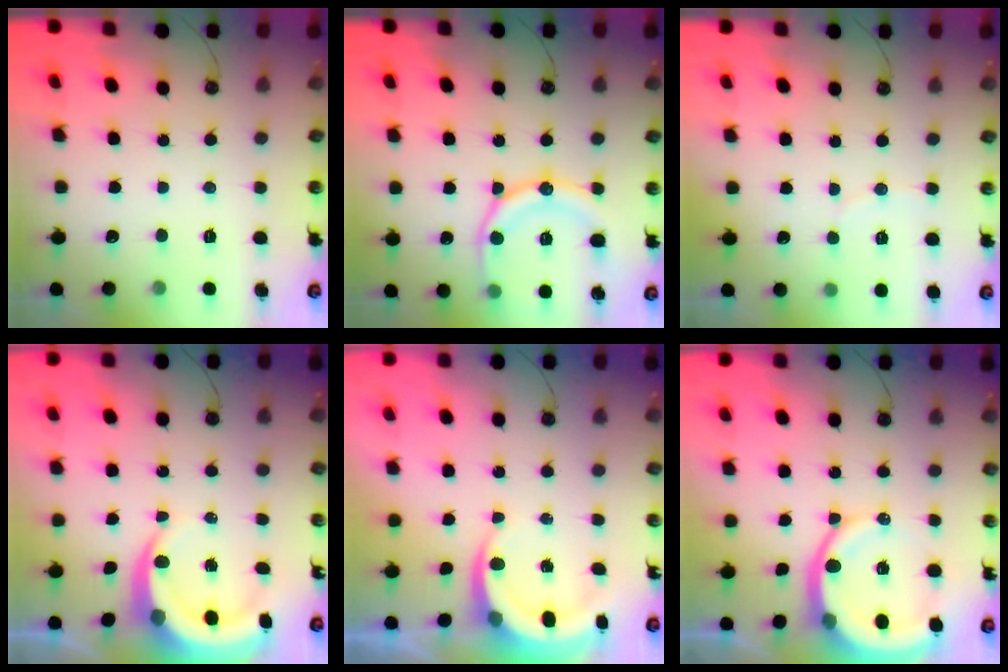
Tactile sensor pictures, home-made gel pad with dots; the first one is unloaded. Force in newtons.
{"total": 16.3, "press": 16.2, "slide": 1.8}
{"total": 3.8, "press": 3.7, "slide": 1.0}
{"total": 7.7, "press": 7.6, "slide": 1.1}
{"total": 6.4, "press": 6.2, "slide": 1.6}
{"total": 11.7, "press": 11.5, "slide": 1.6}